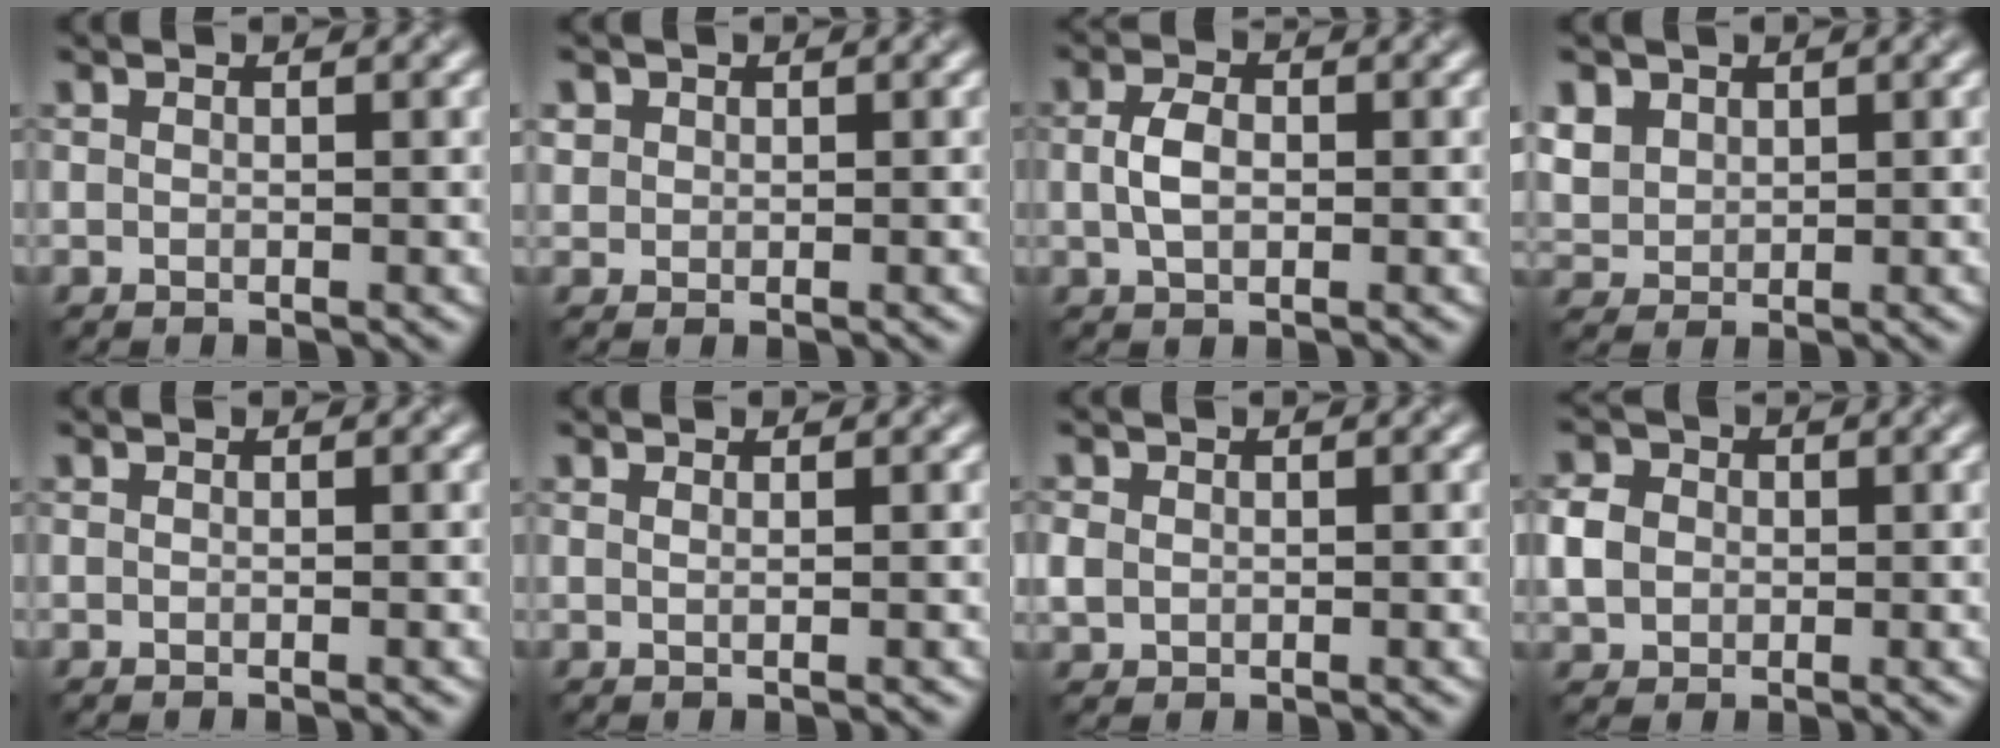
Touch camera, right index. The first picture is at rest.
{"total": 0.7, "force": [0.1, 0.7, -0.2], "torque": [0.005, 0.007, 0.012]}
{"total": 2.2, "force": [-0.5, 1.3, 1.7], "torque": [-0.035, 0.011, -0.002]}
{"total": 3.5, "force": [1.6, 2.7, 1.4], "torque": [-0.048, 0.013, 0.049]}
{"total": 0.8, "force": [-0.2, 0.3, 0.7], "torque": [0.002, 0.000, -0.007]}
{"total": 0.8, "force": [0.2, 0.4, 0.7], "torque": [0.001, -0.001, -0.004]}
{"total": 0.9, "force": [-0.2, 0.9, 0.2], "torque": [-0.003, 0.008, 0.007]}
{"total": 2.6, "force": [-0.5, 2.4, 1.1], "torque": [-0.024, 0.012, -0.002]}